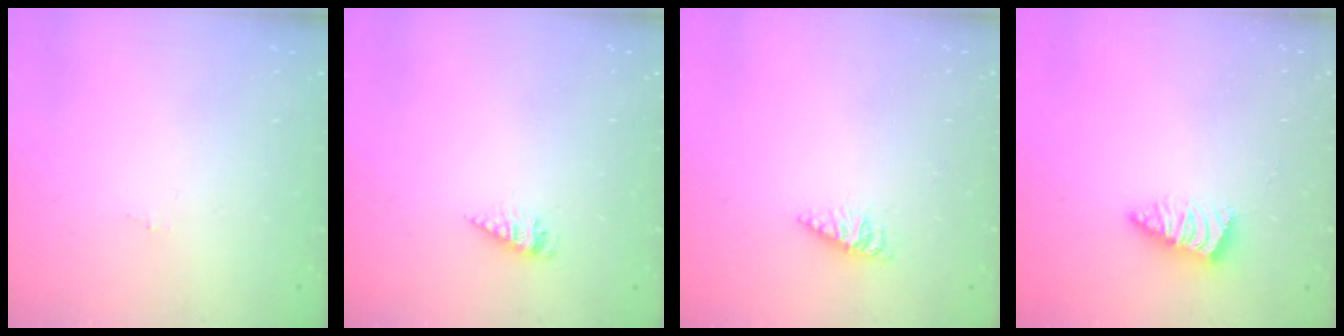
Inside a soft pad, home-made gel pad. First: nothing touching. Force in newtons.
{"total": 3.4, "press": 3.4, "slide": 0.3}
{"total": 2.9, "press": 2.9, "slide": 0.3}
{"total": 3.5, "press": 3.5, "slide": 0.5}